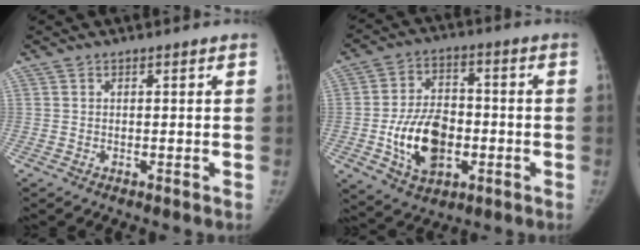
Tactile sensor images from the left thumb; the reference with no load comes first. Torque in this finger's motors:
{"motor_torque": [-0.05, 2.55, 0.69, -0.58, 0.24]}